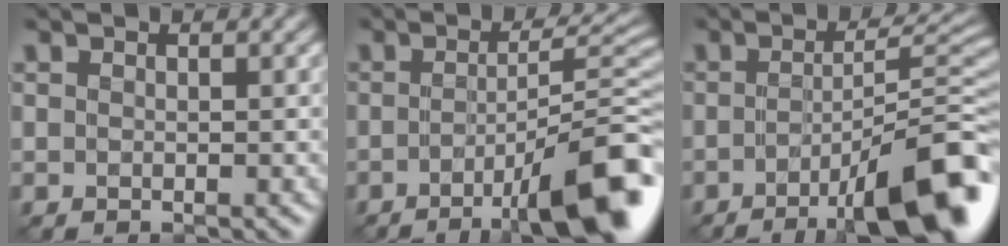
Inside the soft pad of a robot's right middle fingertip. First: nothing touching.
{"total": 10.4, "force": [-5.2, 1.8, 8.9], "torque": [-0.101, 0.011, -0.075]}
{"total": 11.7, "force": [-6.0, 2.3, 9.8], "torque": [-0.119, 0.006, -0.084]}